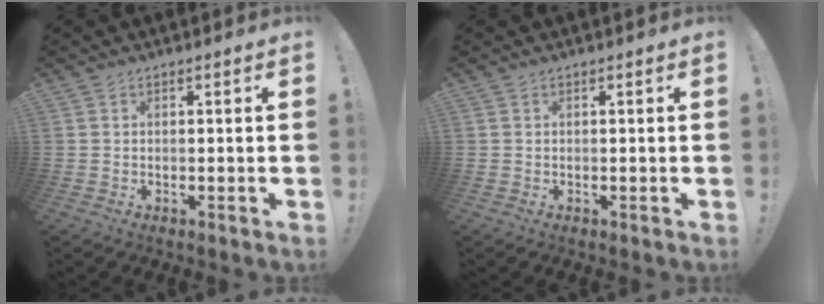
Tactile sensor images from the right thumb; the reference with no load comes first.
{"total": 0.0}